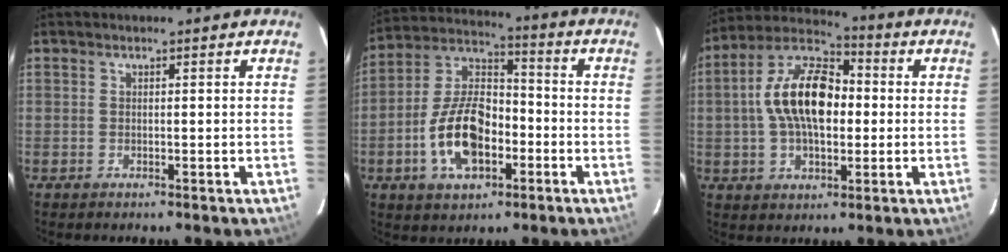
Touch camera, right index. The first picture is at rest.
{"total": 14.7, "force": [-4.8, 8.2, 11.3], "torque": [-0.227, 0.018, -0.078]}
{"total": 15.2, "force": [0.4, 8.1, 12.9], "torque": [-0.240, 0.023, -0.002]}